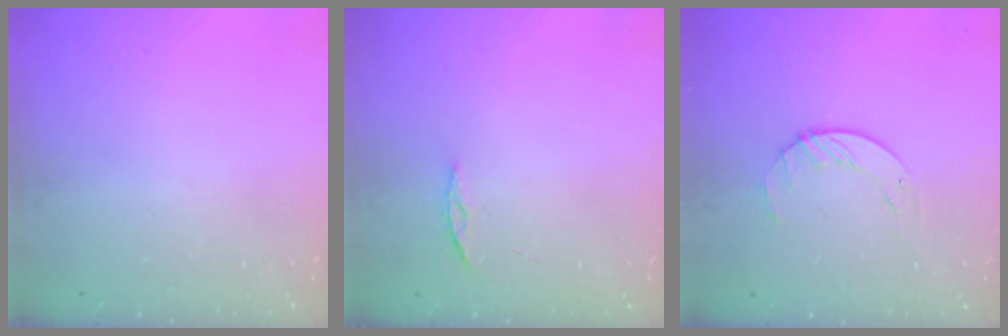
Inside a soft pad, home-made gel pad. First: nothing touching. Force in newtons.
{"total": 3.5, "press": 3.5, "slide": 0.4}
{"total": 3.5, "press": 3.4, "slide": 0.4}